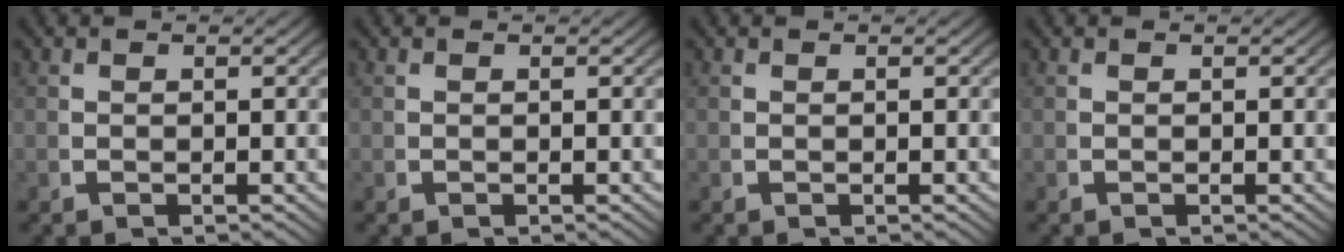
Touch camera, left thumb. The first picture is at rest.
{"total": 0.0}
{"total": 0.0}
{"total": 0.0}